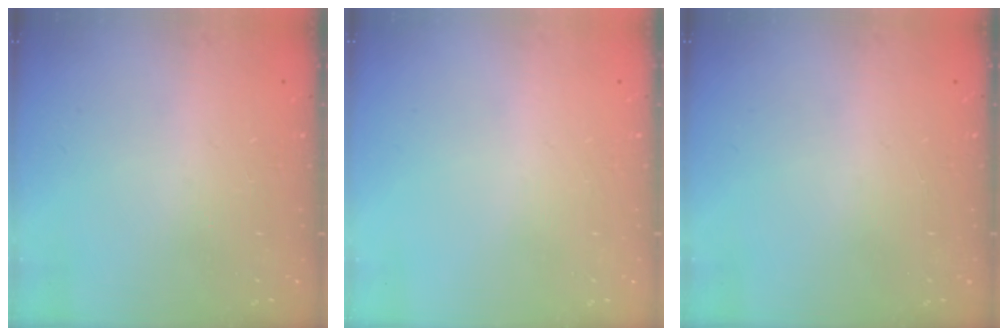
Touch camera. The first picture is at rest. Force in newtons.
{"total": 0.0}
{"total": 0.0}